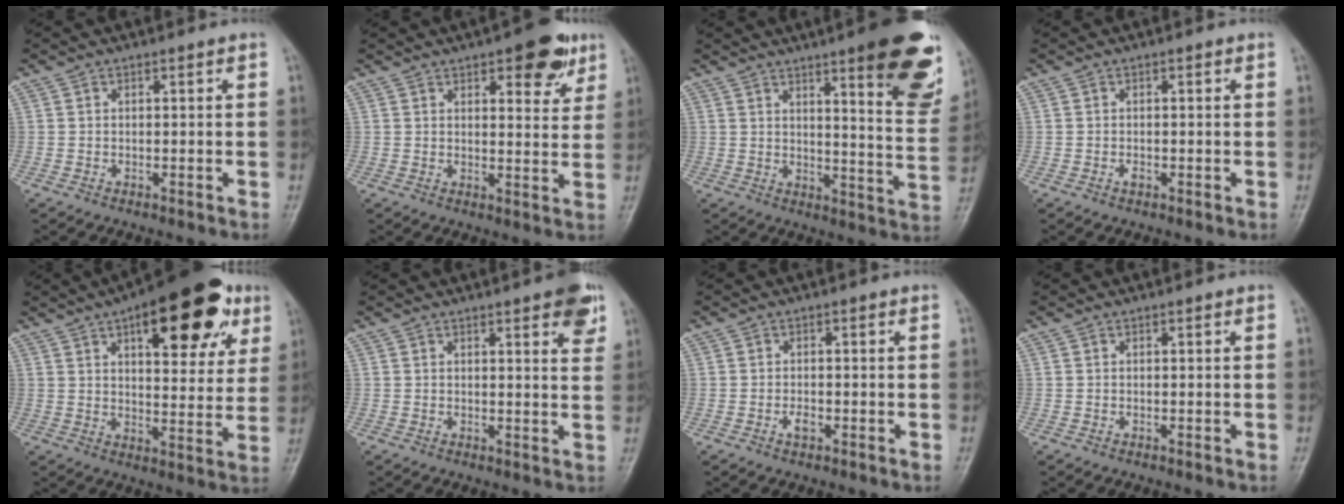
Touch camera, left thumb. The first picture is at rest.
{"total": 9.5, "force": [5.5, 3.9, 6.8], "torque": [-0.059, -0.023, 0.068]}
{"total": 18.9, "force": [10.4, 3.8, 15.3], "torque": [-0.157, -0.057, 0.136]}
{"total": 0.9, "force": [-0.3, 0.6, 0.6], "torque": [-0.008, 0.000, -0.006]}
{"total": 22.2, "force": [10.9, 9.3, 17.0], "torque": [-0.199, -0.017, 0.153]}
{"total": 7.0, "force": [3.9, 1.8, 5.5], "torque": [-0.055, -0.014, 0.044]}
{"total": 1.7, "force": [-0.7, 1.0, 1.2], "torque": [-0.019, 0.001, -0.015]}
{"total": 0.0}